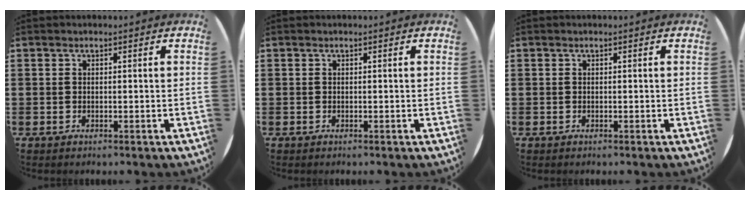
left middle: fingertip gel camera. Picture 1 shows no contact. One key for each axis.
{"total": 0.0}
{"total": 0.0}